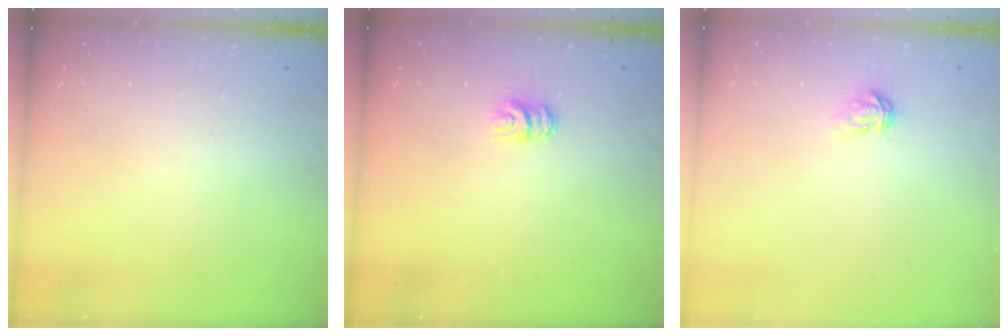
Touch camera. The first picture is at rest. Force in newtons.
{"total": 6.0, "press": 6.0, "slide": 0.6}
{"total": 3.5, "press": 3.5, "slide": 0.3}